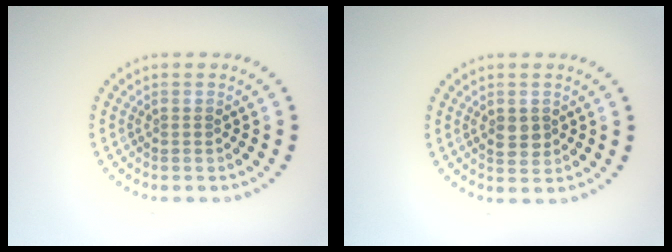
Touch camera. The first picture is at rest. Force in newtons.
{"total": 1.8, "press": 1.8, "slide": 0.2}